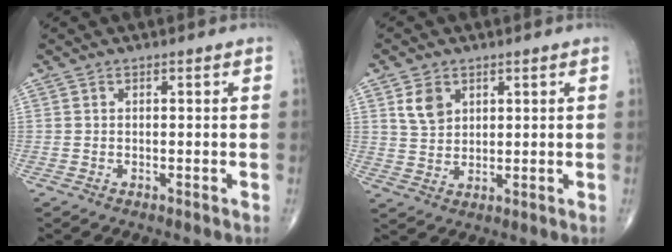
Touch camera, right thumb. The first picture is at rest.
{"total": 5.0, "force": [2.3, 3.6, 2.6], "torque": [-0.033, -0.012, 0.049]}